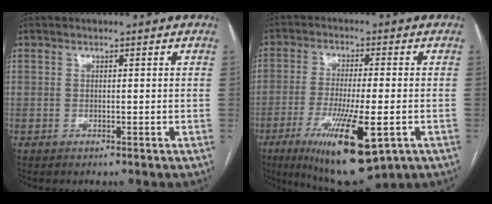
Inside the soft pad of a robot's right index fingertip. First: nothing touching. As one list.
[{"total": 15.0, "force": [-6.6, 2.8, 13.2], "torque": [-0.220, -0.037, -0.098]}]